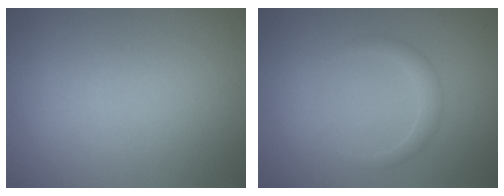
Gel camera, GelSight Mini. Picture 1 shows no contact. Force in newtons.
{"total": 1.5, "press": 1.5, "slide": 0.0}